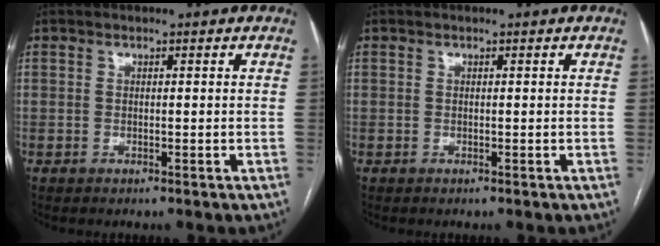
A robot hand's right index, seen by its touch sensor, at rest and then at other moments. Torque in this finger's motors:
{"motor_torque": [0.00, 0.00, 0.00, 0.00]}